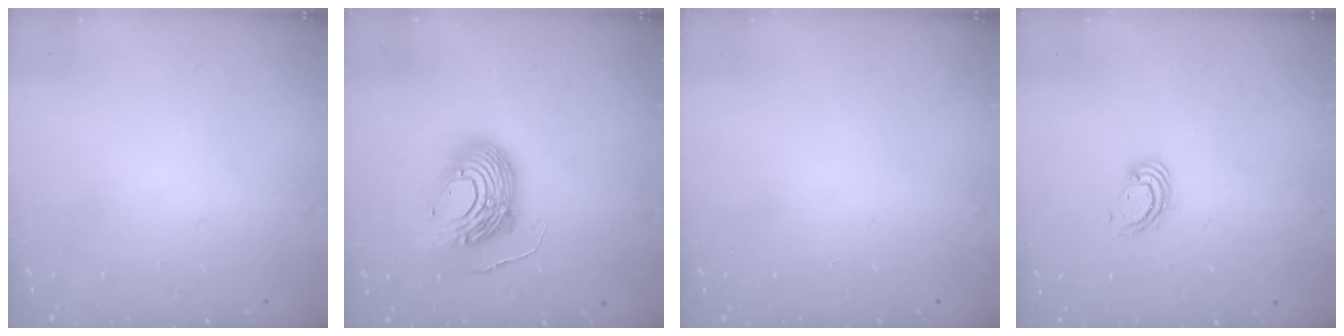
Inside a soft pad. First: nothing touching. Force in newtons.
{"total": 14.4, "press": 14.4, "slide": 1.1}
{"total": 0.0}
{"total": 3.8, "press": 3.8, "slide": 0.1}